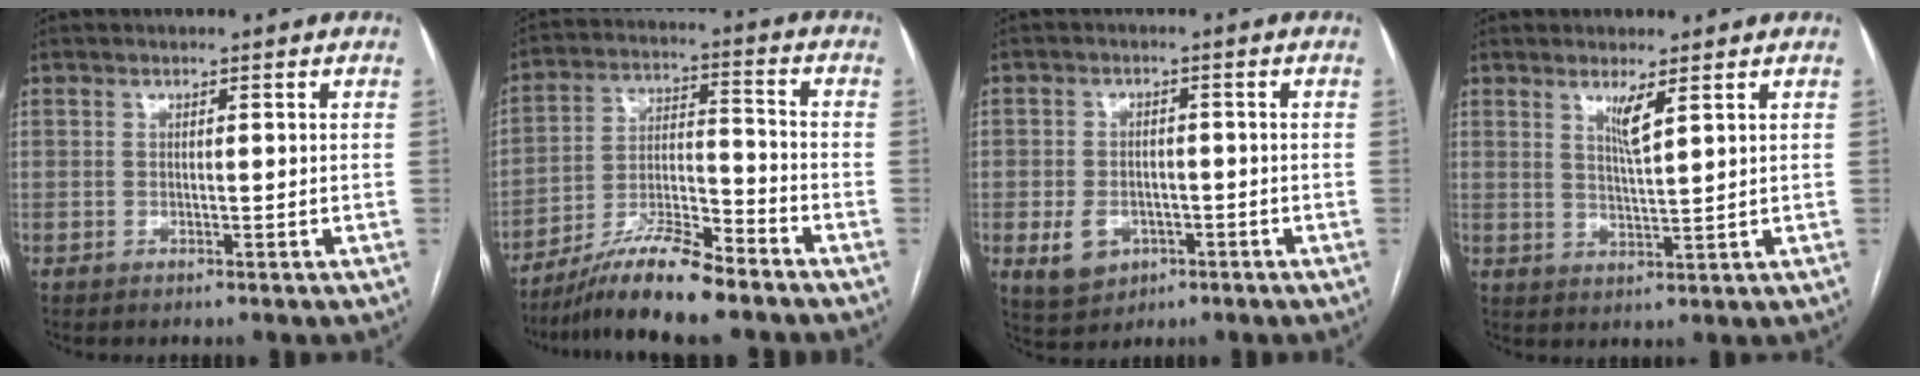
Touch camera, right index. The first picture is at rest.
{"total": 11.4, "force": [-9.2, 1.1, 6.5], "torque": [-0.120, -0.001, -0.166]}
{"total": 5.7, "force": [-2.0, 4.5, 2.9], "torque": [-0.055, 0.004, -0.019]}
{"total": 3.3, "force": [1.9, -0.1, 2.7], "torque": [-0.055, -0.012, 0.038]}